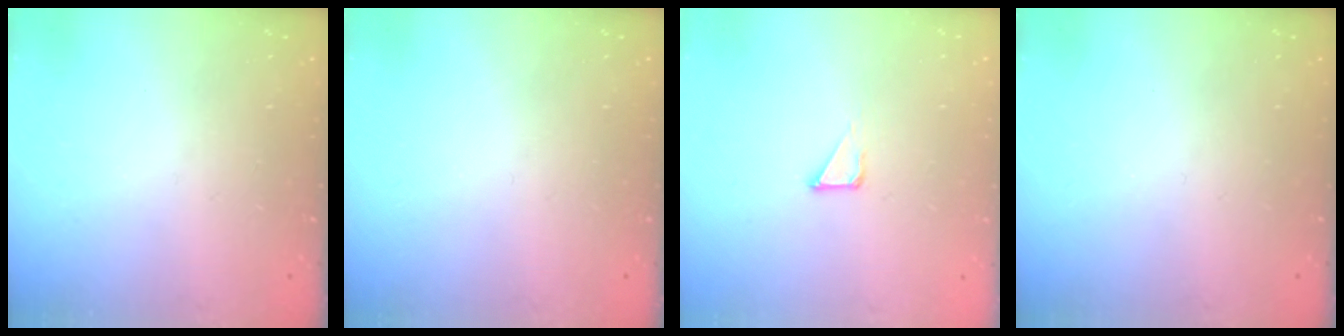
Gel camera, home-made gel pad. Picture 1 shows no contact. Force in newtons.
{"total": 0.0}
{"total": 2.8, "press": 2.8, "slide": 0.1}
{"total": 0.0}